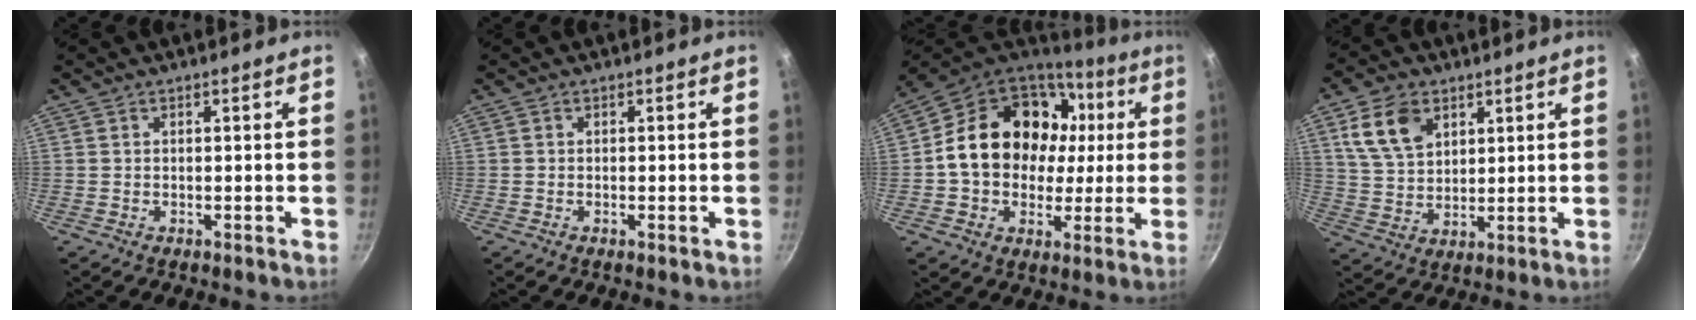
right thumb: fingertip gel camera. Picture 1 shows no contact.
{"total": 0.5, "force": [-0.2, 0.1, 0.5], "torque": [-0.009, 0.000, -0.005]}
{"total": 22.9, "force": [3.2, 17.9, 13.9], "torque": [-0.215, 0.034, 0.053]}
{"total": 10.6, "force": [4.8, 7.0, 6.2], "torque": [-0.099, -0.014, 0.096]}